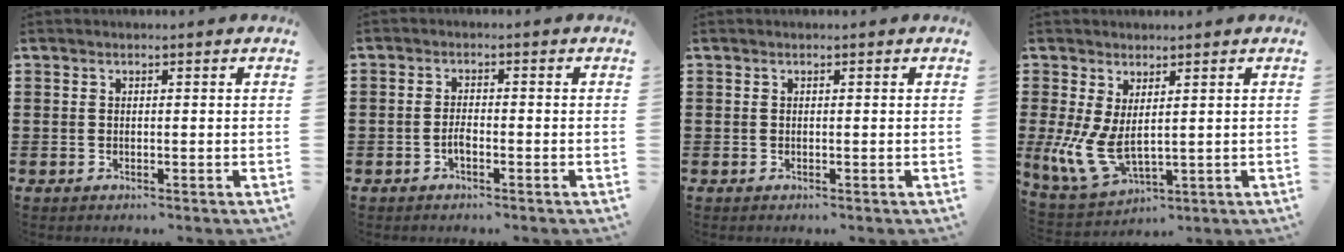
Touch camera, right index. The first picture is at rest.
{"total": 1.8, "force": [-1.0, 0.7, 1.4], "torque": [-0.028, 0.002, -0.018]}
{"total": 0.0}
{"total": 7.2, "force": [0.4, 3.8, 6.1], "torque": [-0.154, -0.014, 0.011]}